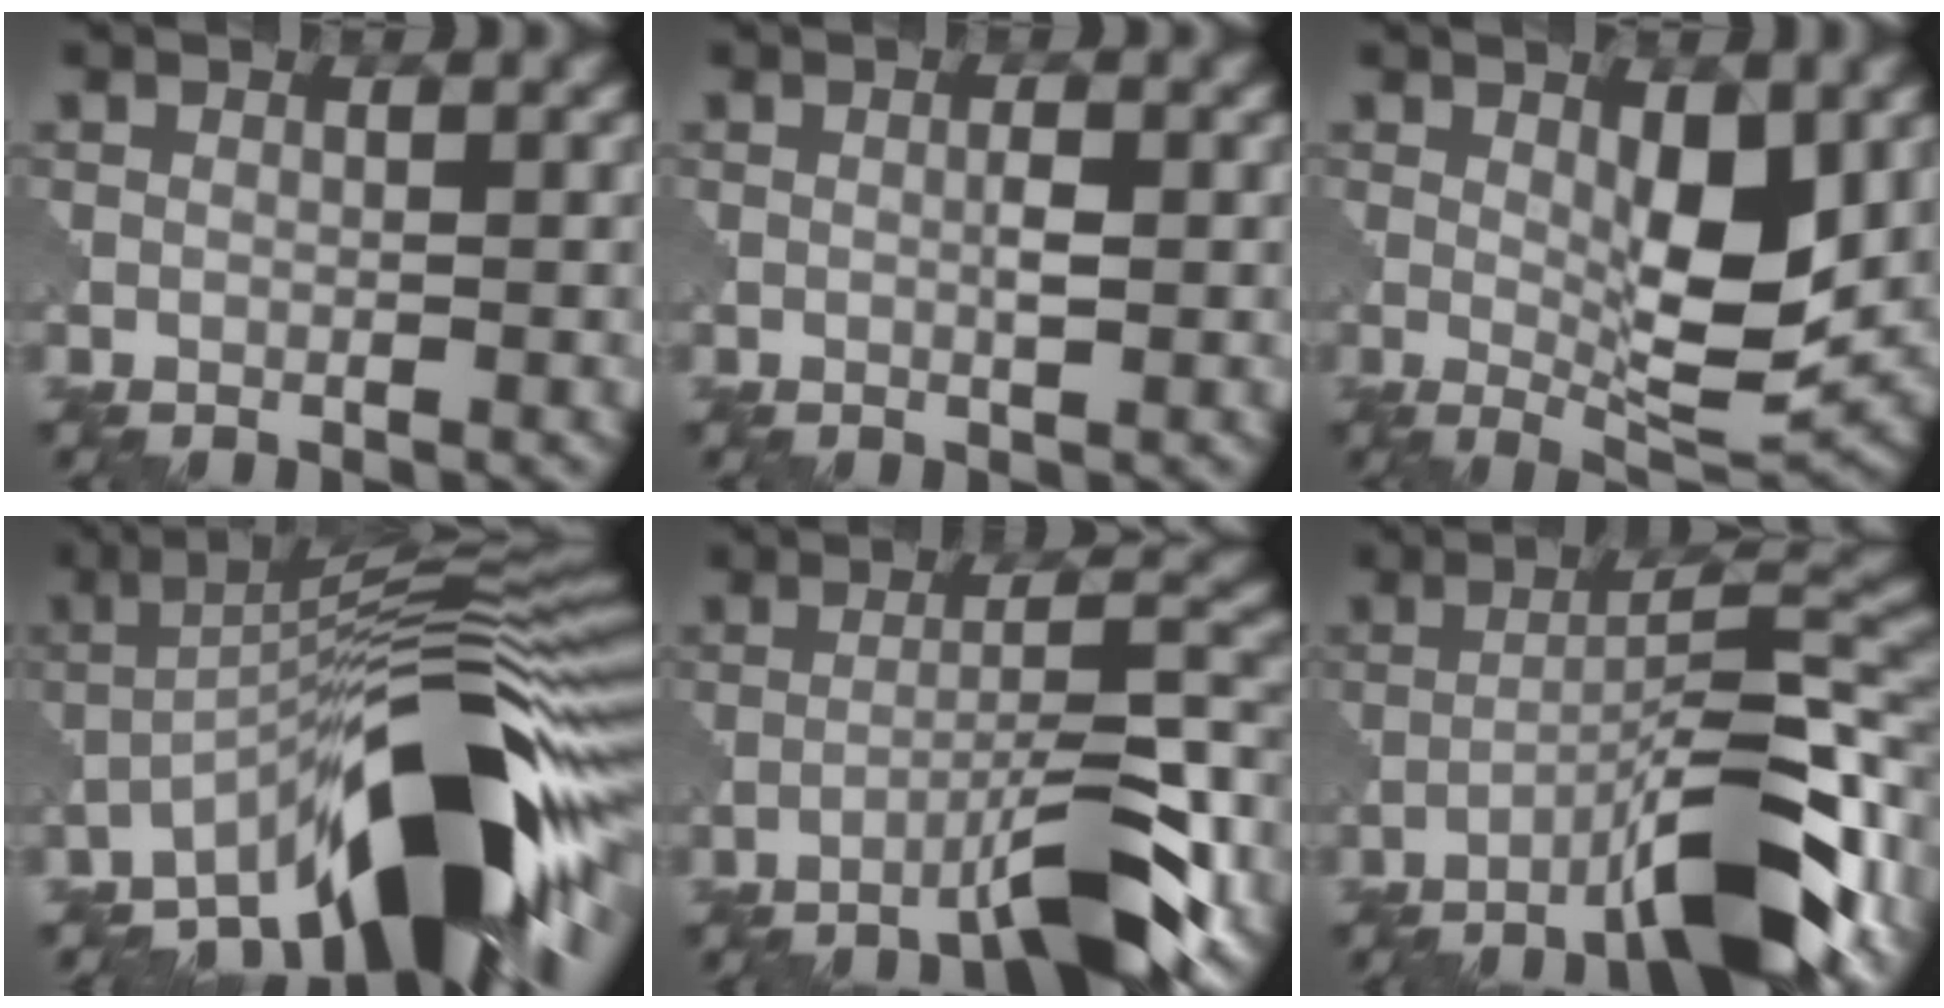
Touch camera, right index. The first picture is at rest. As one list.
[{"total": 1.0, "force": [0.3, 0.1, 0.9], "torque": [-0.018, 0.002, 0.009]}, {"total": 6.3, "force": [1.1, 2.0, 5.9], "torque": [-0.088, -0.011, 0.027]}, {"total": 14.1, "force": [-7.7, 3.2, 11.3], "torque": [-0.165, 0.018, -0.130]}, {"total": 7.9, "force": [-5.2, 1.0, 5.9], "torque": [-0.084, 0.017, -0.085]}, {"total": 11.1, "force": [-6.8, 2.4, 8.5], "torque": [-0.125, 0.019, -0.109]}]